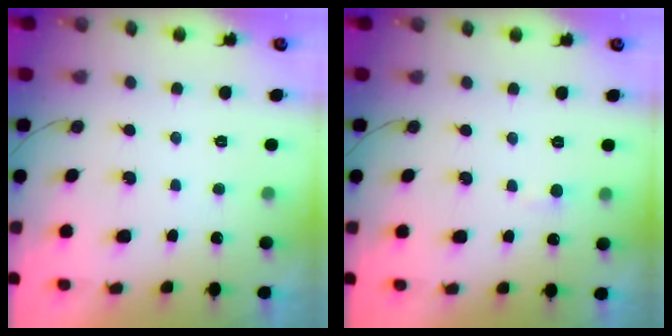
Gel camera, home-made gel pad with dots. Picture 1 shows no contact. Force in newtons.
{"total": 3.2, "press": 3.2, "slide": 0.4}